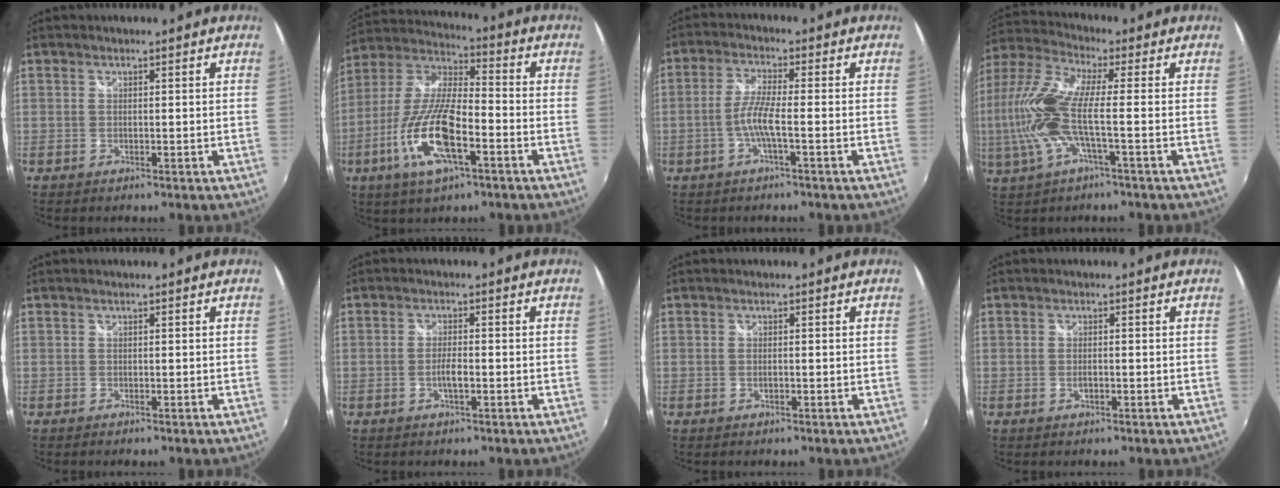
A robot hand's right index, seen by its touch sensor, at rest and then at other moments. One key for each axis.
{"total": 16.6, "fx": -6.6, "fy": 5.0, "fz": 14.4, "tx": -0.302, "ty": -0.015, "tz": -0.131}
{"total": 4.7, "fx": -1.7, "fy": -0.3, "fz": 4.4, "tx": -0.100, "ty": 0.003, "tz": -0.033}
{"total": 13.7, "fx": -1.7, "fy": 2.6, "fz": 13.4, "tx": -0.278, "ty": -0.002, "tz": -0.037}
{"total": 0.0}
{"total": 2.5, "fx": -0.9, "fy": 0.5, "fz": 2.3, "tx": -0.045, "ty": -0.001, "tz": -0.017}
{"total": 0.7, "fx": -0.3, "fy": 0.3, "fz": 0.5, "tx": -0.011, "ty": -0.001, "tz": -0.005}
{"total": 1.3, "fx": -0.5, "fy": 0.6, "fz": 1.0, "tx": -0.018, "ty": -0.001, "tz": -0.008}